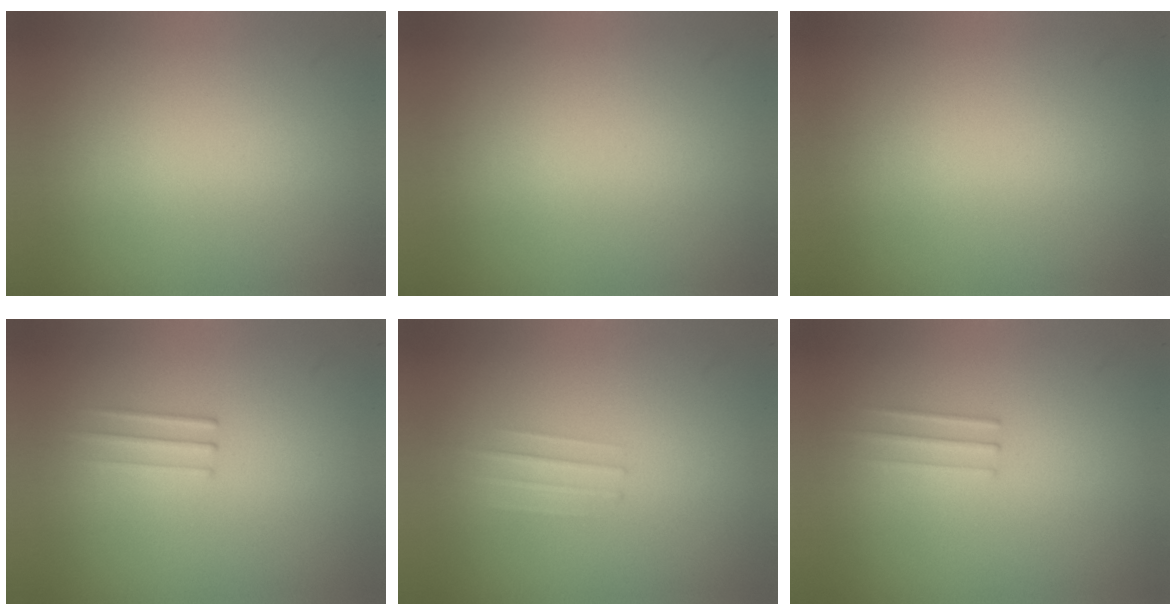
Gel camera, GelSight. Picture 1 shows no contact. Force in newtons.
{"total": 1.2}
{"total": 0.0}
{"total": 1.1}
{"total": 1.2}
{"total": 1.2}